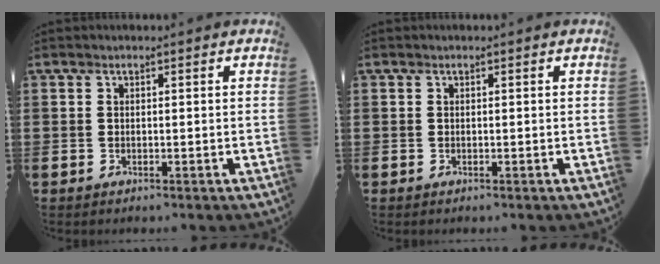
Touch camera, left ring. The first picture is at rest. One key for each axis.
{"total": 0.0}